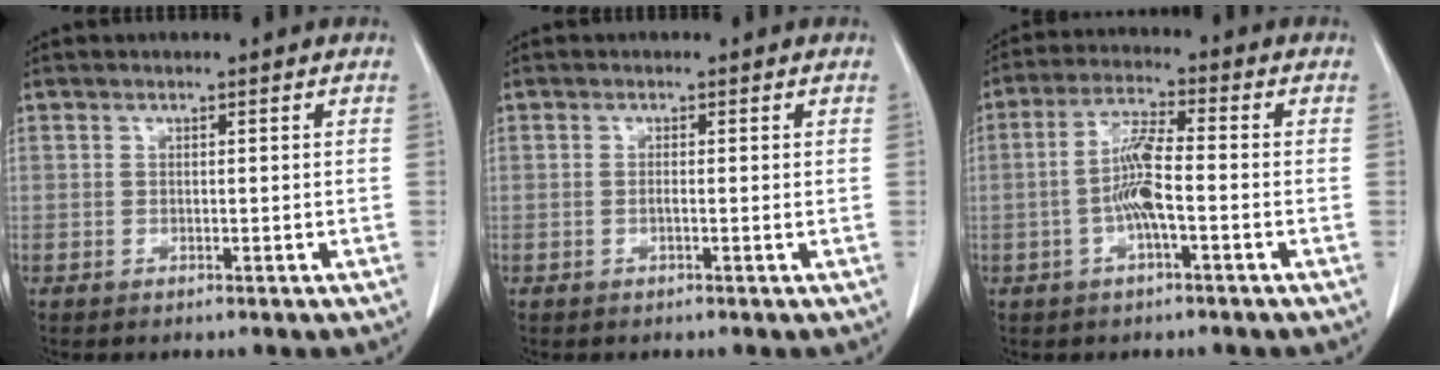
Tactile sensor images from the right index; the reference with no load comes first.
{"total": 0.7, "force": [-0.2, 0.0, 0.6], "torque": [-0.013, 0.000, -0.005]}
{"total": 6.7, "force": [-1.5, 0.9, 6.4], "torque": [-0.133, 0.007, -0.035]}